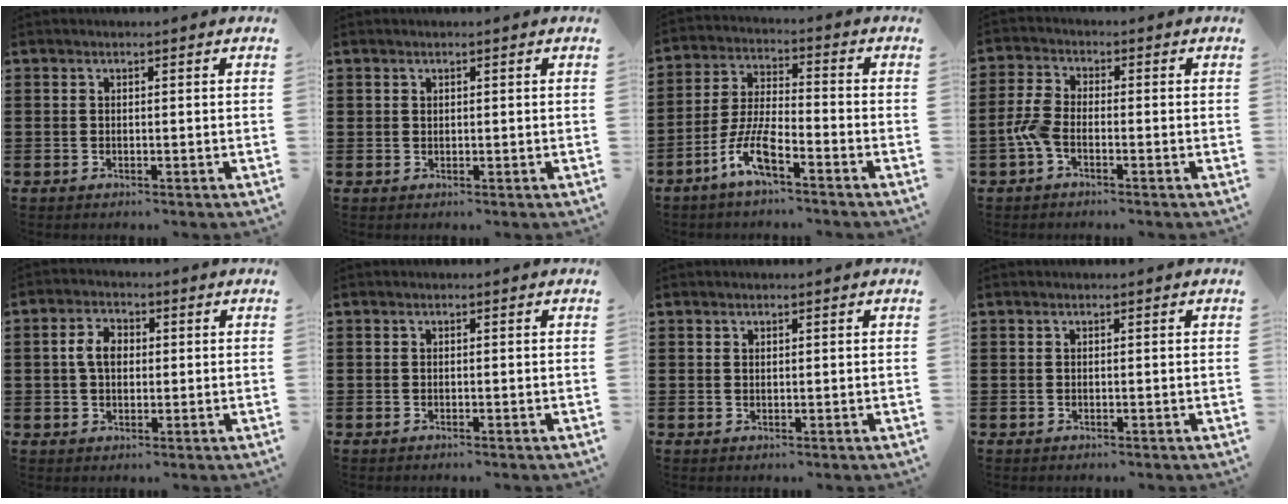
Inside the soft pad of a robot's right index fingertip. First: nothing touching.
{"total": 0.7, "force": [0.5, 0.5, 0.1], "torque": [-0.003, 0.003, 0.009]}
{"total": 7.5, "force": [-5.1, 1.5, 5.3], "torque": [-0.125, -0.006, -0.101]}
{"total": 4.0, "force": [-1.8, 1.7, 3.2], "torque": [-0.090, -0.005, -0.043]}
{"total": 4.4, "force": [0.4, 3.0, 3.3], "torque": [-0.078, 0.011, 0.001]}
{"total": 0.0}
{"total": 0.5, "force": [0.4, 0.3, 0.1], "torque": [-0.002, 0.001, 0.008]}
{"total": 0.0}